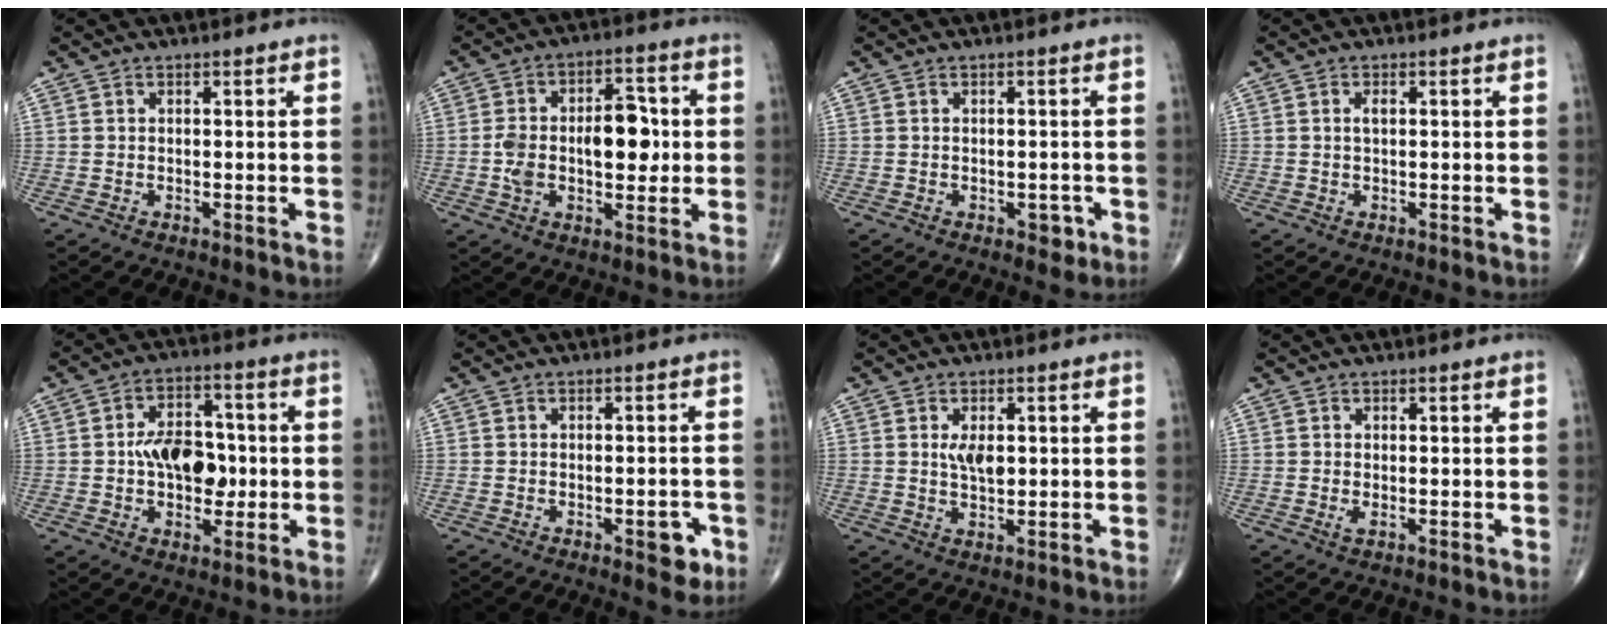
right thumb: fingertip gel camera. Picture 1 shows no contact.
{"total": 13.6, "force": [0.0, 7.5, 11.3], "torque": [-0.163, 0.022, 0.001]}
{"total": 2.5, "force": [-1.0, 1.6, 1.7], "torque": [-0.005, 0.005, -0.010]}
{"total": 1.3, "force": [0.3, 0.6, 1.1], "torque": [-0.018, 0.004, 0.005]}
{"total": 11.6, "force": [-0.4, 7.5, 8.9], "torque": [-0.097, 0.020, -0.008]}
{"total": 4.6, "force": [-1.9, 2.0, 3.7], "torque": [-0.028, 0.005, -0.020]}
{"total": 4.2, "force": [0.8, 2.2, 3.4], "torque": [-0.048, -0.006, 0.017]}
{"total": 1.1, "force": [-0.1, 0.5, 0.9], "torque": [-0.018, -0.004, -0.002]}